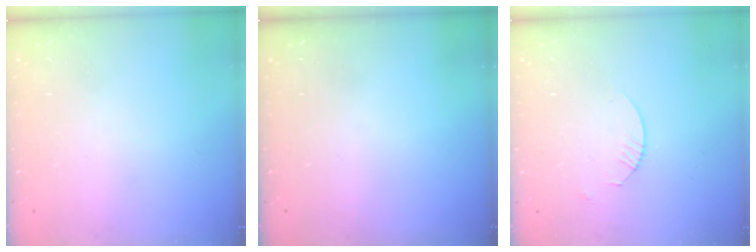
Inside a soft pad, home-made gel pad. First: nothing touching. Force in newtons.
{"total": 0.0}
{"total": 1.8, "press": 1.8, "slide": 0.2}